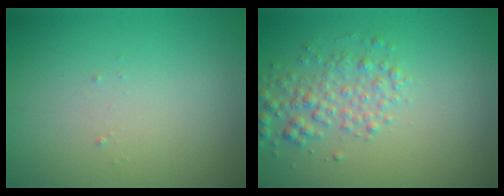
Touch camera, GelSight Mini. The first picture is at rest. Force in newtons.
{"total": 2.8, "press": 2.8, "slide": 0.1}